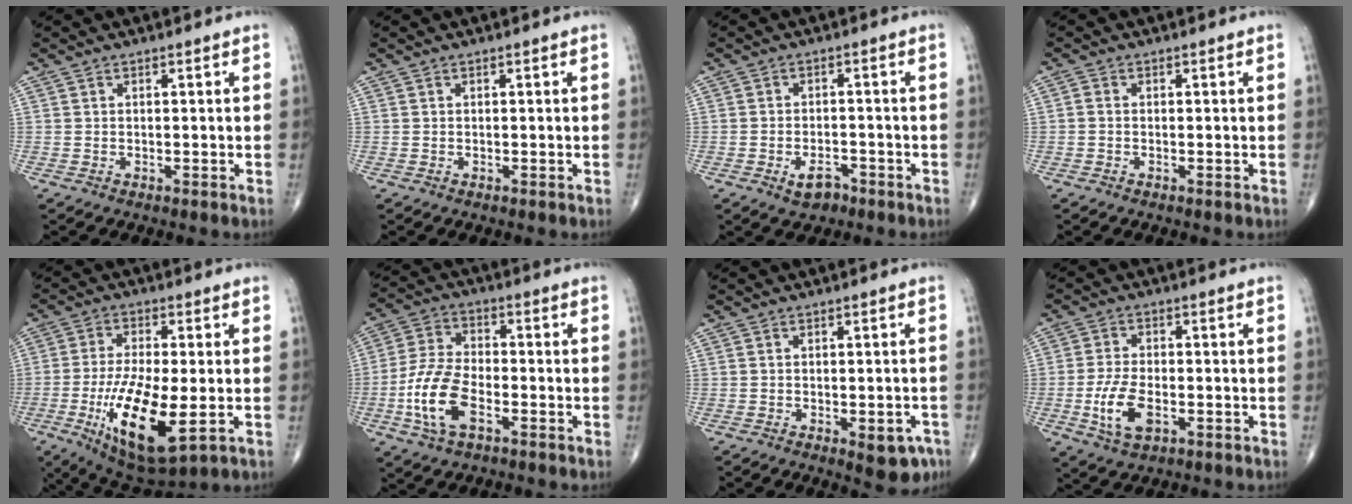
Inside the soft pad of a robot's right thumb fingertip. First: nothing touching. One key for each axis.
{"total": 0.0}
{"total": 3.9, "fx": -2.2, "fy": 2.4, "fz": 2.2, "tx": -0.028, "ty": 0.013, "tz": -0.033}
{"total": 0.9, "fx": -0.2, "fy": 0.6, "fz": 0.6, "tx": -0.008, "ty": 0.000, "tz": -0.007}
{"total": 16.6, "fx": -4.3, "fy": 5.6, "fz": 15.0, "tx": -0.284, "ty": -0.017, "tz": -0.062}
{"total": 11.6, "fx": -4.1, "fy": 5.9, "fz": 9.1, "tx": -0.192, "ty": 0.018, "tz": -0.082}
{"total": 5.6, "fx": -2.6, "fy": 2.6, "fz": 4.3, "tx": -0.034, "ty": 0.006, "tz": -0.025}
{"total": 8.1, "fx": -2.4, "fy": 4.2, "fz": 6.5, "tx": -0.132, "ty": 0.003, "tz": -0.042}